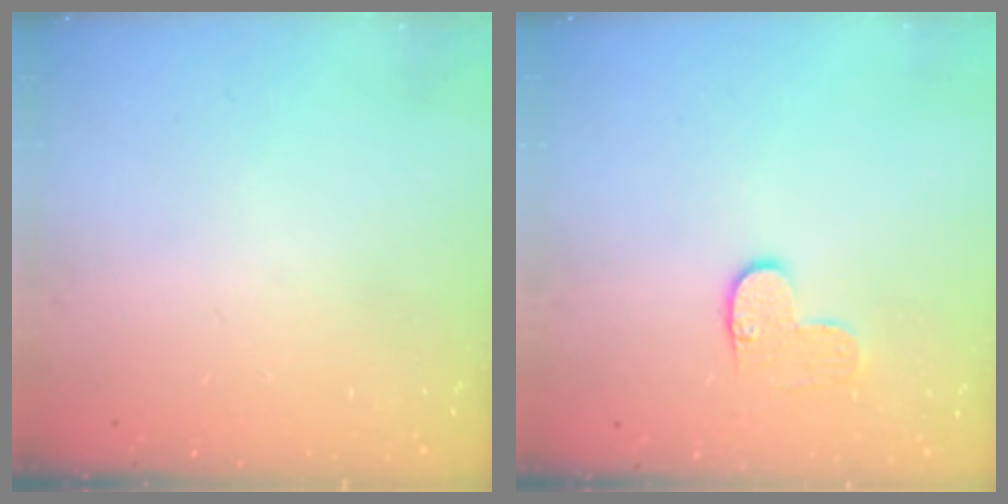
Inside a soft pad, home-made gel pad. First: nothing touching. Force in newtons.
{"total": 6.7, "press": 6.7, "slide": 0.1}